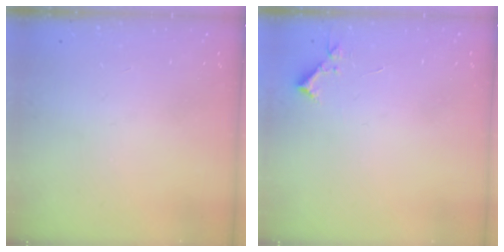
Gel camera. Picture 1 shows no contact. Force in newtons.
{"total": 3.6, "press": 3.6, "slide": 0.5}